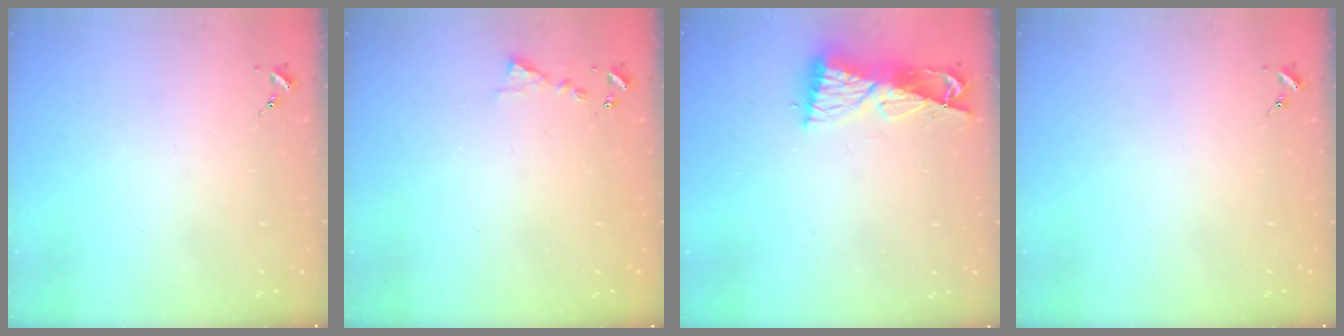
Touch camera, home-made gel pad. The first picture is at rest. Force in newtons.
{"total": 4.5, "press": 4.4, "slide": 0.5}
{"total": 9.3, "press": 9.2, "slide": 1.0}
{"total": 0.0}